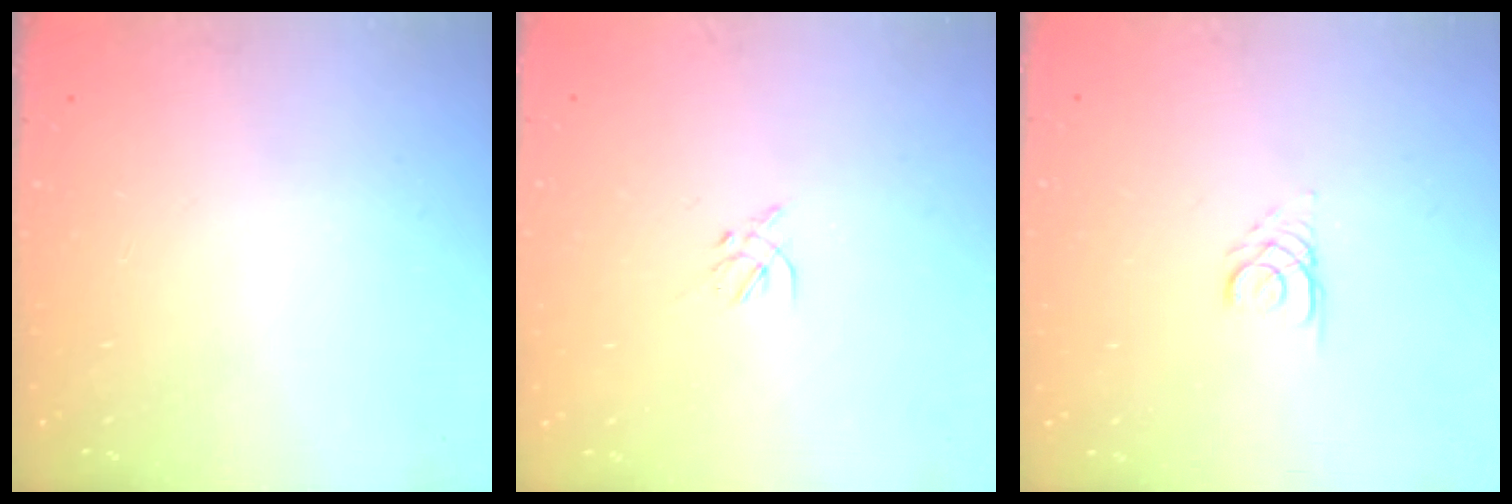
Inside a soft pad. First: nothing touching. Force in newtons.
{"total": 1.4, "press": 1.3, "slide": 0.5}
{"total": 2.6, "press": 2.6, "slide": 0.3}